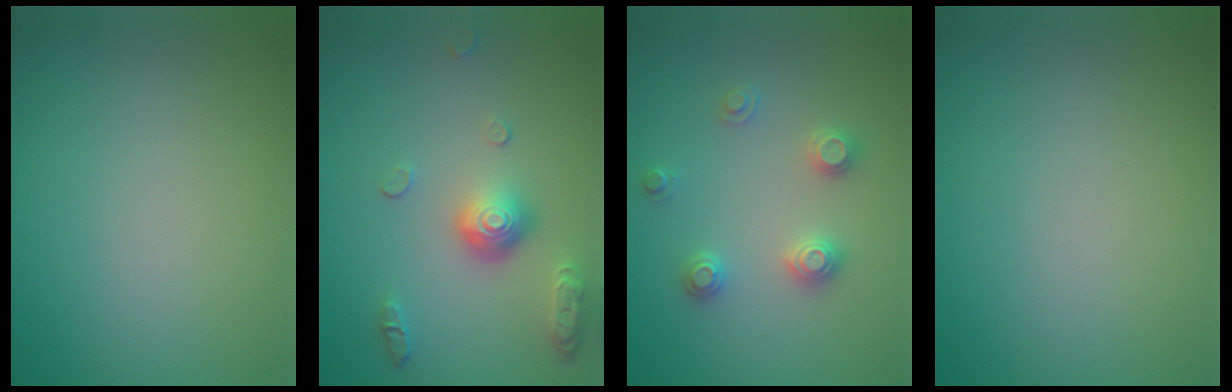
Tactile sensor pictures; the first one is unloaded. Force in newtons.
{"total": 3.8, "press": 2.9, "slide": 2.4}
{"total": 2.5, "press": 2.5, "slide": 0.3}
{"total": 0.0}